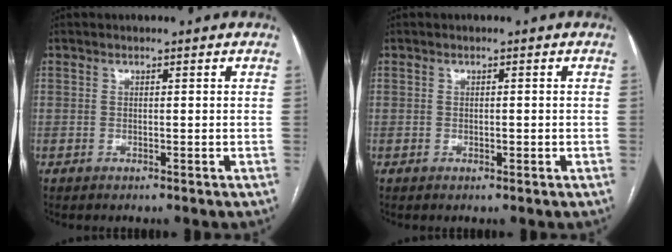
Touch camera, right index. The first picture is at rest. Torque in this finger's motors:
{"motor_torque": [0.02, 0.24, -0.03, -0.01]}